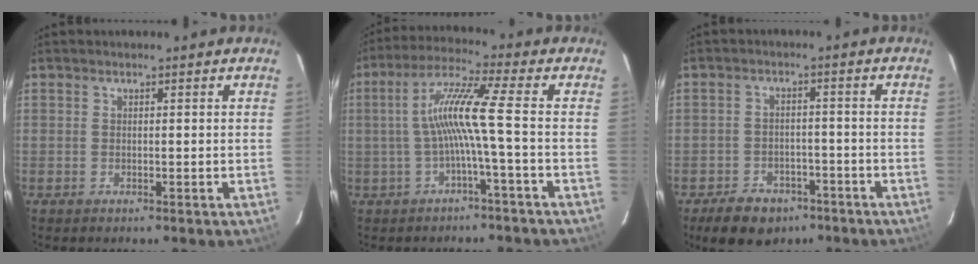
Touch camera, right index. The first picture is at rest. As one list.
[{"total": 8.7, "force": [-1.5, -1.5, 8.4], "torque": [-0.173, 0.009, -0.022]}, {"total": 9.3, "force": [-6.3, 5.9, 3.6], "torque": [-0.092, 0.013, -0.081]}]